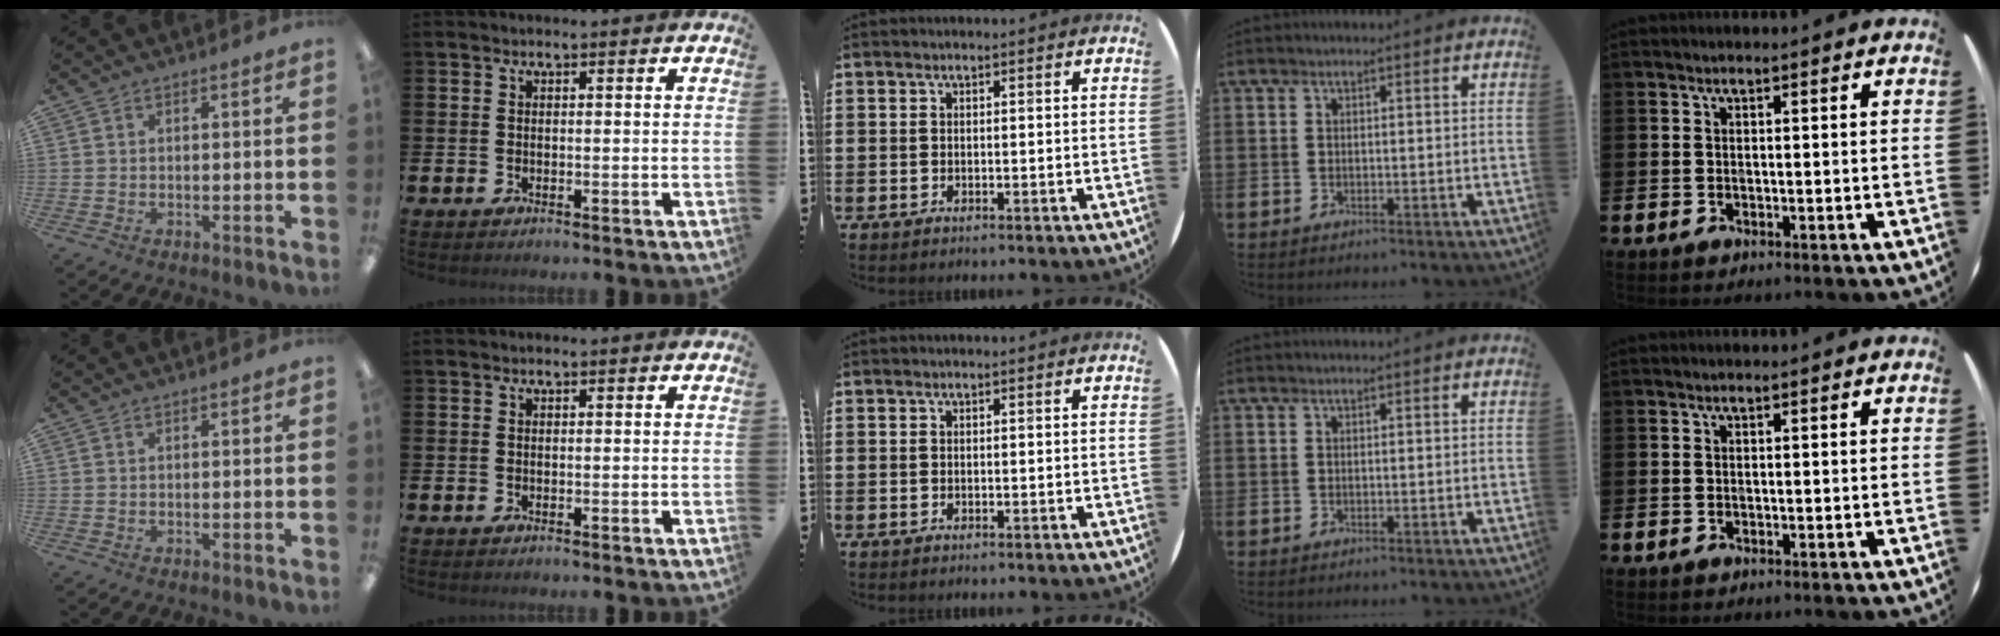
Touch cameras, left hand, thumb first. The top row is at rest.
{}